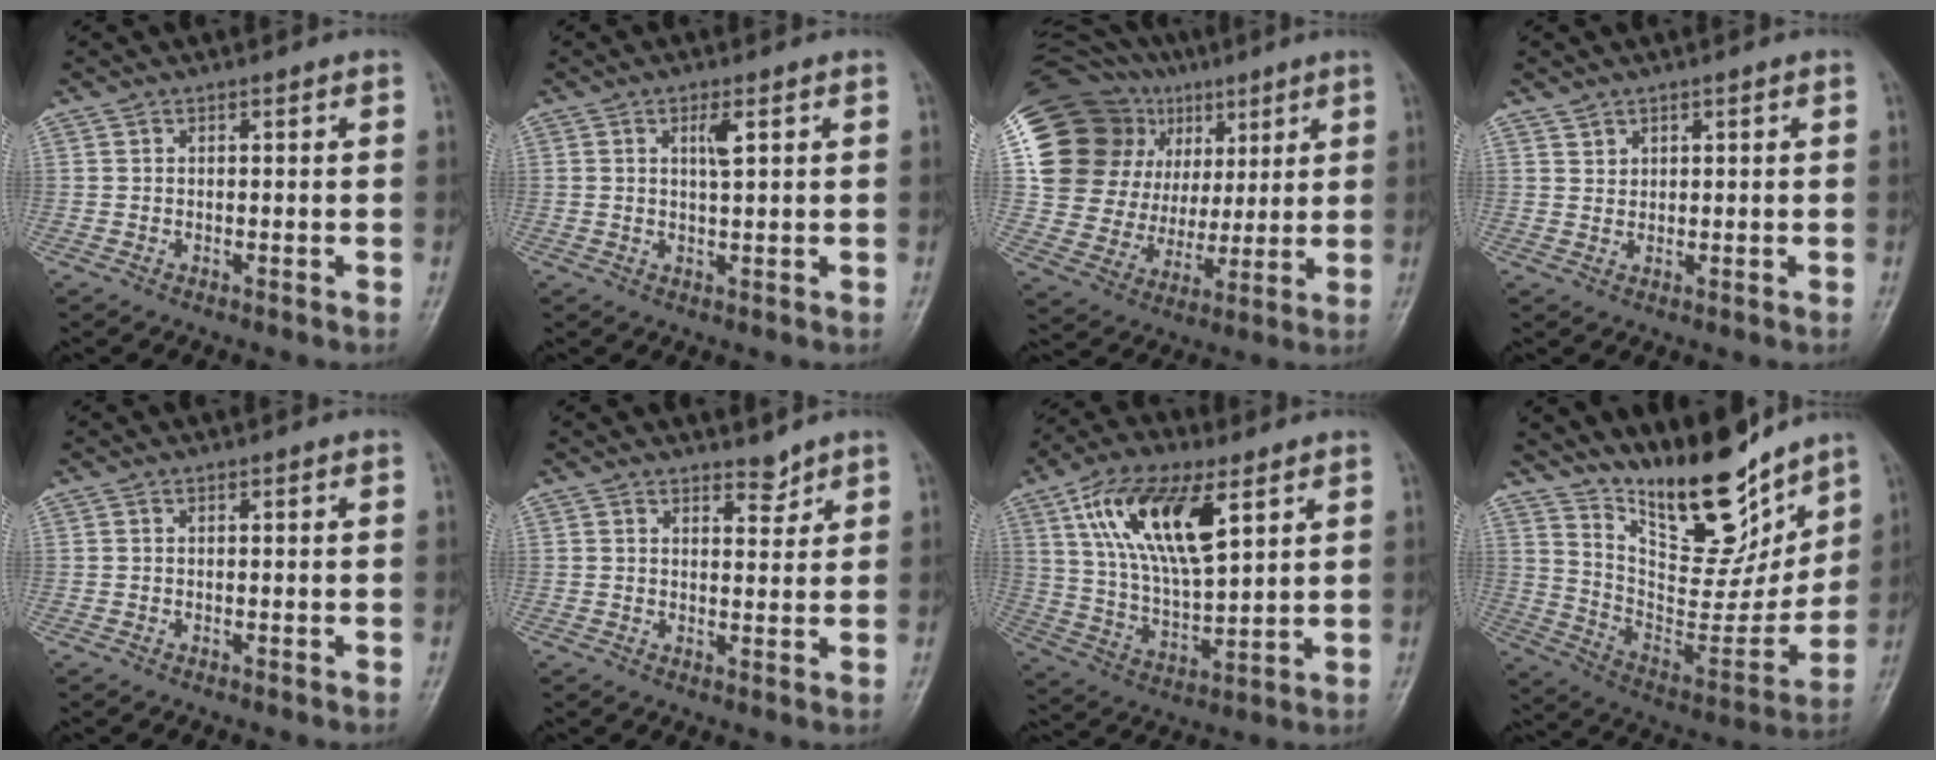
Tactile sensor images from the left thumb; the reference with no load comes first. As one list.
[{"total": 3.0, "force": [1.1, 0.7, 2.8], "torque": [-0.049, -0.004, 0.021]}, {"total": 28.4, "force": [11.7, 21.6, 14.3], "torque": [-0.264, 0.048, 0.235]}, {"total": 1.5, "force": [1.2, 0.8, 0.0], "torque": [0.015, -0.009, 0.019]}, {"total": 0.0}, {"total": 2.6, "force": [2.3, 1.0, 0.6], "torque": [0.007, -0.020, 0.035]}, {"total": 18.0, "force": [7.6, 7.6, 14.4], "torque": [-0.252, -0.021, 0.144]}, {"total": 21.3, "force": [16.3, 7.4, 11.6], "torque": [-0.132, -0.109, 0.283]}]